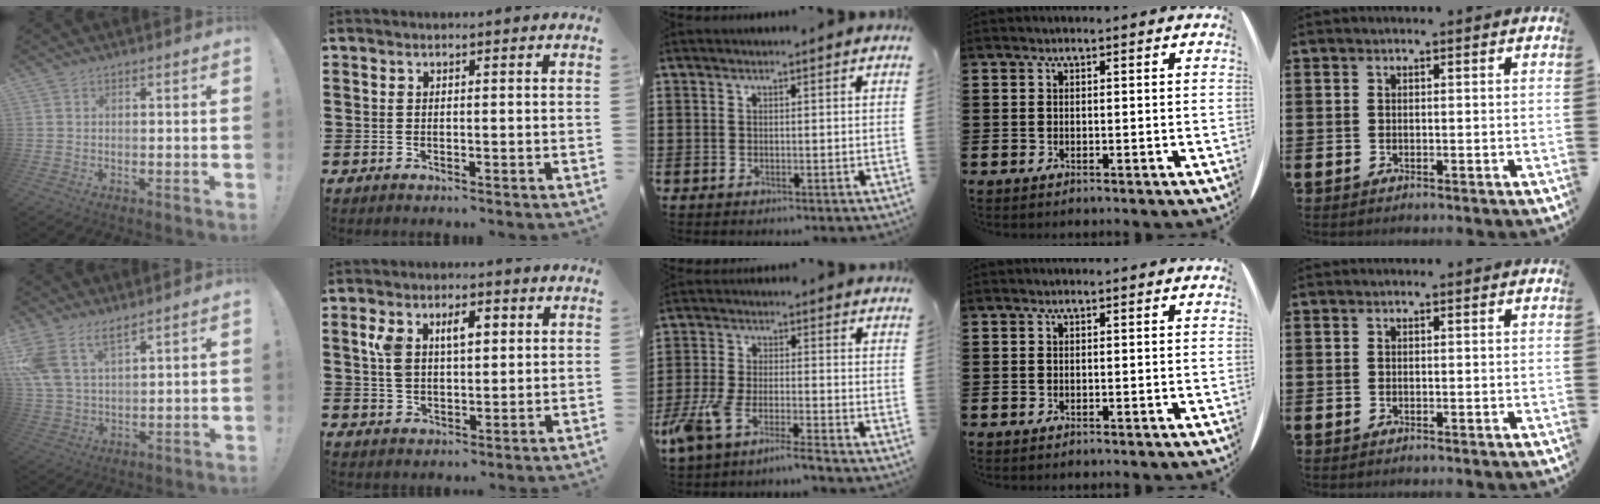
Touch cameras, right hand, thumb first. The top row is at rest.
{"thumb": {"total": 9.4, "force": [6.7, 4.4, 5.1], "torque": [-0.115, -0.027, 0.133]}, "index": {"total": 6.8, "force": [2.0, 3.9, 5.2], "torque": [-0.098, 0.010, 0.029]}, "middle": {"total": 5.8, "force": [-4.9, 0.3, 3.0], "torque": [-0.091, -0.018, -0.100]}}